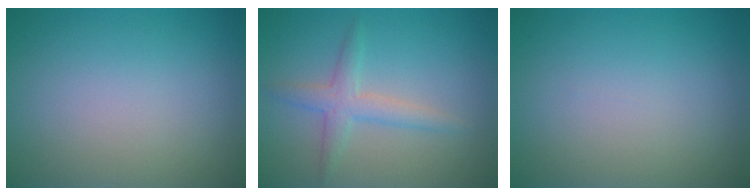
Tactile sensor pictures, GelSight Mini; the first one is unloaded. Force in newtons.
{"total": 2.7, "press": 2.7, "slide": 0.0}
{"total": 0.0}